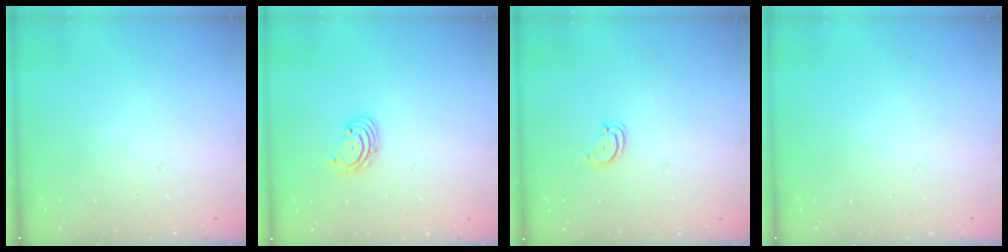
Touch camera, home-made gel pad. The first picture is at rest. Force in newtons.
{"total": 2.7, "press": 2.7, "slide": 0.6}
{"total": 2.4, "press": 2.4, "slide": 0.2}
{"total": 0.0}